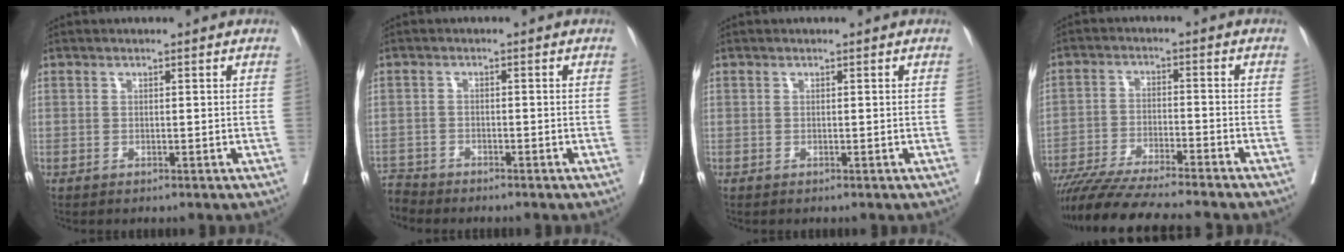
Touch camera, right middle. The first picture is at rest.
{"total": 2.9, "force": [-2.8, 0.1, -0.8], "torque": [0.018, -0.013, -0.053]}
{"total": 0.0}
{"total": 14.9, "force": [-13.0, -0.2, 7.2], "torque": [-0.111, -0.030, -0.211]}